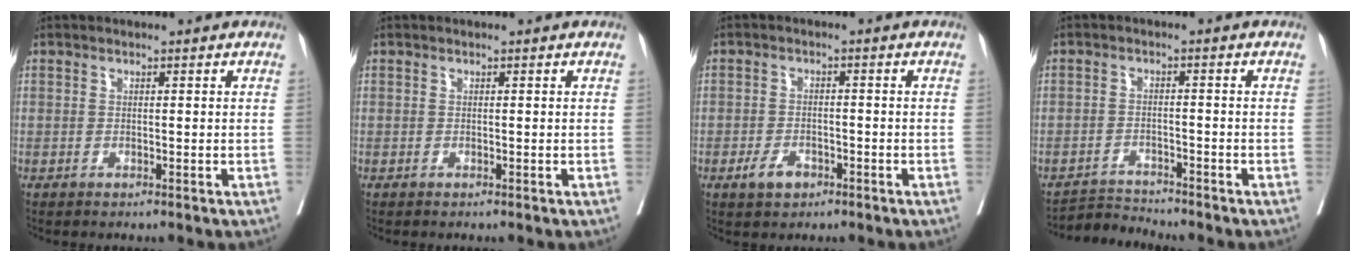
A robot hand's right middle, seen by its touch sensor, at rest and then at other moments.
{"total": 0.0}
{"total": 3.3, "force": [-1.9, 2.0, 1.8], "torque": [-0.035, 0.002, -0.026]}
{"total": 3.6, "force": [-3.2, -0.7, -1.4], "torque": [0.028, -0.008, -0.053]}